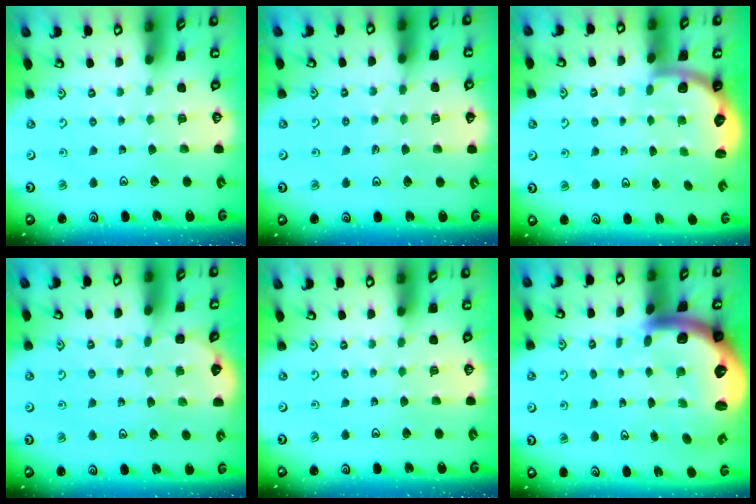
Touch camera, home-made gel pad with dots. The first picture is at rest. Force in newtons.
{"total": 3.6, "press": 3.6, "slide": 0.5}
{"total": 2.5, "press": 2.1, "slide": 1.4}
{"total": 1.7, "press": 1.7, "slide": 0.1}
{"total": 0.0}
{"total": 8.8, "press": 8.6, "slide": 1.9}